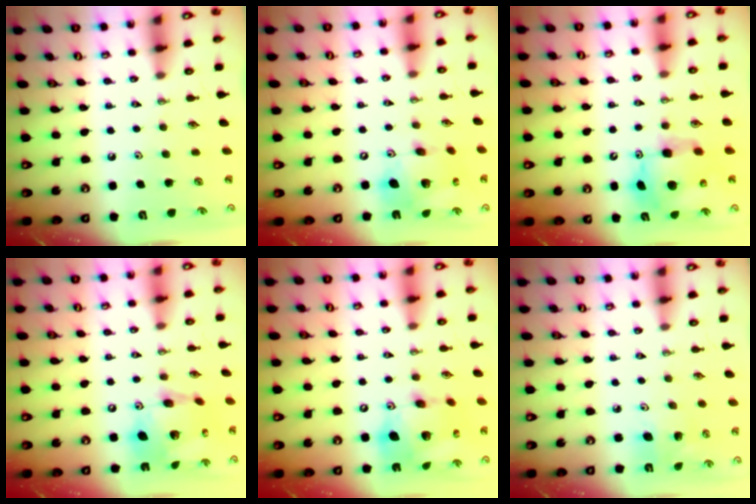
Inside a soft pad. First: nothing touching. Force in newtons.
{"total": 16.3, "press": 16.1, "slide": 2.5}
{"total": 12.3, "press": 12.2, "slide": 1.2}
{"total": 17.0, "press": 16.9, "slide": 1.9}
{"total": 18.0, "press": 17.7, "slide": 3.2}
{"total": 6.5, "press": 6.4, "slide": 1.2}